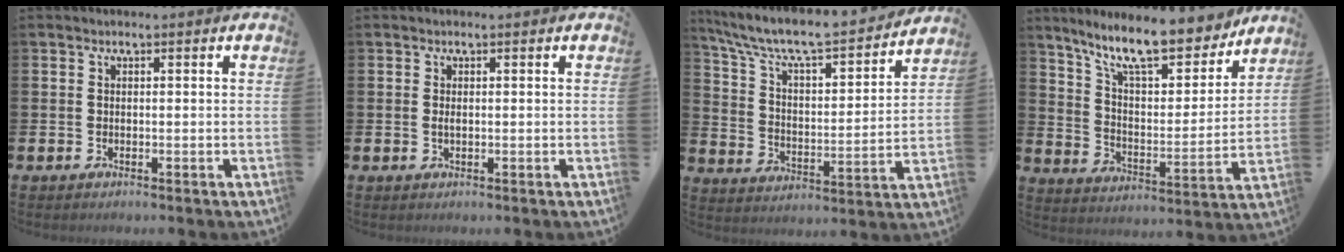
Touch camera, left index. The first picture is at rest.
{"total": 0.7, "force": [0.1, 0.2, 0.6], "torque": [-0.011, 0.001, 0.000]}
{"total": 8.0, "force": [7.2, 1.4, 3.3], "torque": [-0.099, -0.057, 0.117]}
{"total": 12.6, "force": [10.6, 3.1, 6.1], "torque": [-0.129, -0.066, 0.184]}